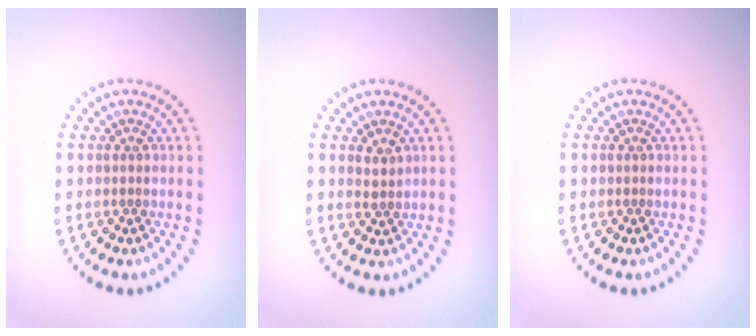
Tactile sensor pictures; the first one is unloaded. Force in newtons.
{"total": 1.2, "press": 1.0, "slide": 0.7}
{"total": 0.0}